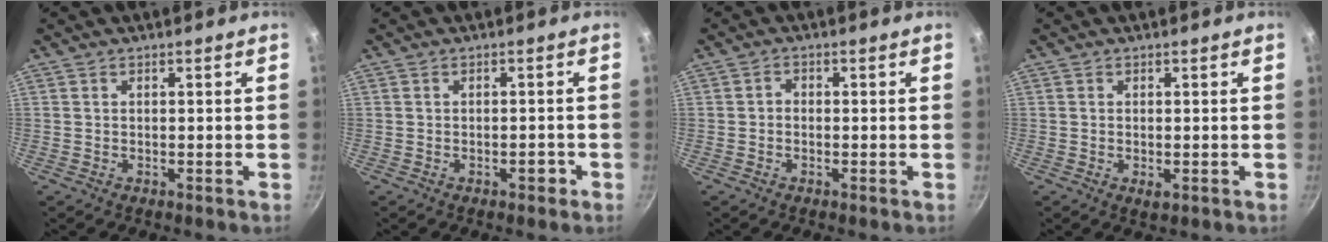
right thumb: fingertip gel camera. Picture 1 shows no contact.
{"total": 1.8, "force": [-1.0, 0.9, 1.1], "torque": [-0.008, 0.014, -0.012]}
{"total": 1.4, "force": [-0.4, 1.1, 0.7], "torque": [-0.010, 0.008, -0.011]}
{"total": 1.6, "force": [-0.4, 0.8, 1.3], "torque": [-0.022, -0.004, -0.004]}